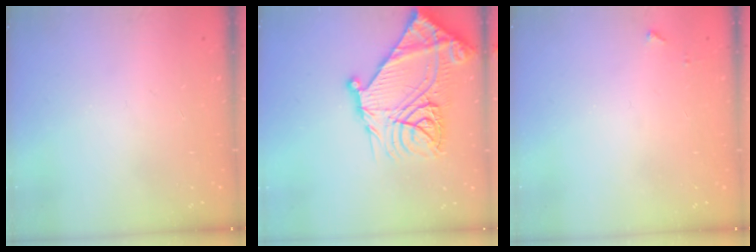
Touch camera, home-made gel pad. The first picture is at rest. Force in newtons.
{"total": 28.1, "press": 27.9, "slide": 3.3}
{"total": 3.5, "press": 3.5, "slide": 0.4}